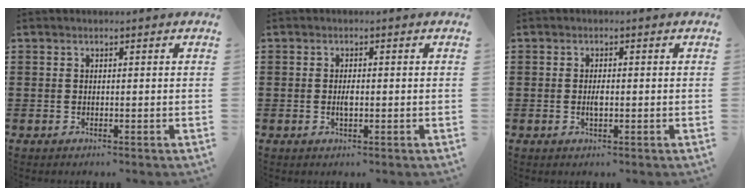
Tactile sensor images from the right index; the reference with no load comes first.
{"total": 1.9, "force": [-0.2, 0.6, 1.8], "torque": [-0.033, 0.000, -0.004]}
{"total": 1.9, "force": [-0.2, 0.6, 1.8], "torque": [-0.041, -0.002, -0.007]}